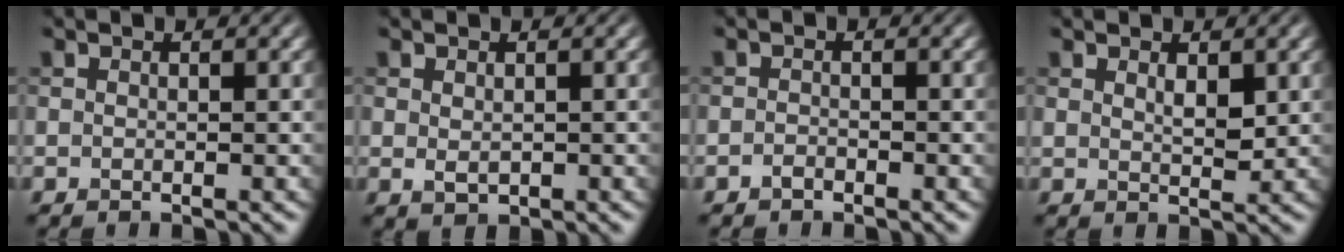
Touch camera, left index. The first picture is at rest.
{"total": 1.3, "force": [0.2, 0.8, 0.9], "torque": [-0.017, -0.004, 0.009]}
{"total": 0.8, "force": [-0.6, 0.3, 0.4], "torque": [-0.007, 0.000, -0.013]}
{"total": 1.7, "force": [0.9, 0.8, 1.2], "torque": [-0.021, -0.005, 0.020]}